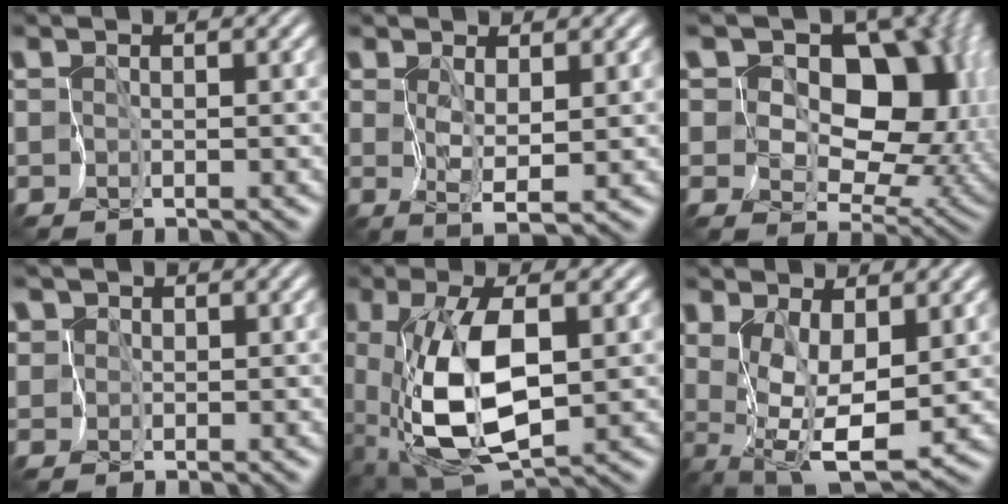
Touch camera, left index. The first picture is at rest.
{"total": 2.1, "force": [0.8, 0.5, 1.9], "torque": [-0.040, -0.008, 0.020]}
{"total": 16.8, "force": [6.0, 11.2, 11.0], "torque": [-0.150, 0.034, 0.092]}
{"total": 2.9, "force": [1.4, 2.4, 0.6], "torque": [-0.021, 0.011, 0.020]}
{"total": 9.7, "force": [-0.4, 4.7, 8.5], "torque": [-0.185, -0.012, 0.001]}
{"total": 6.1, "force": [0.6, 3.0, 5.3], "torque": [-0.108, -0.018, 0.019]}